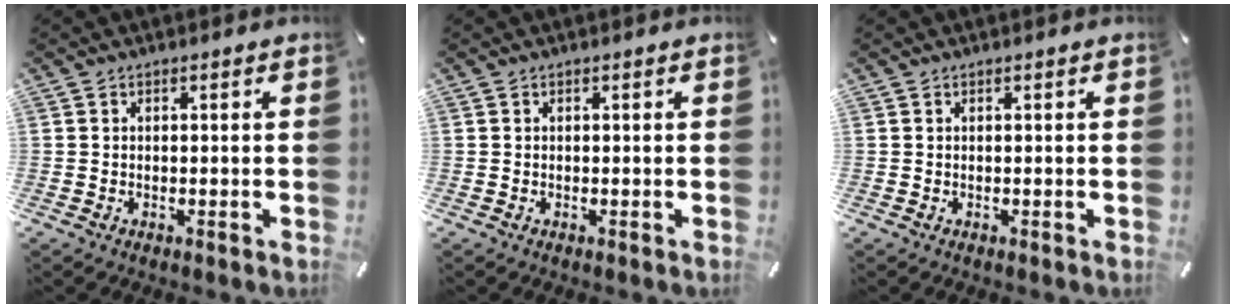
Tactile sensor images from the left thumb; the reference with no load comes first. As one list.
[{"total": 0.0}, {"total": 0.0}]